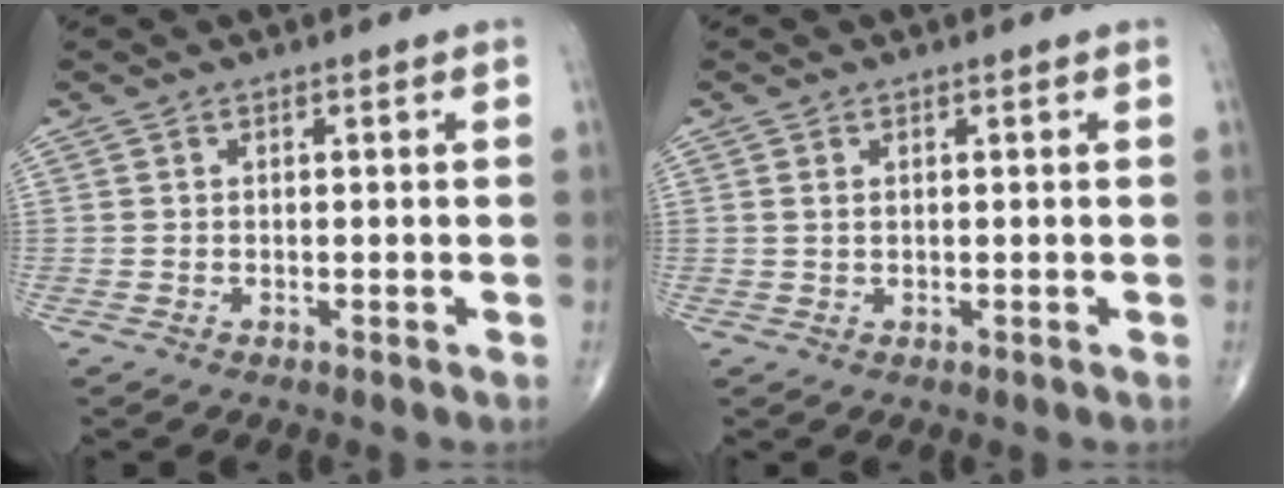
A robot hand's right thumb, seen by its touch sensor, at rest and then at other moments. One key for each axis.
{"total": 0.8, "fx": 0.4, "fy": 0.4, "fz": 0.6, "tx": -0.015, "ty": 0.002, "tz": 0.009}